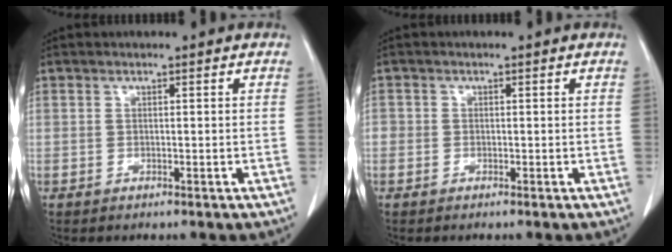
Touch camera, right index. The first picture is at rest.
{"total": 1.3, "force": [-0.5, 1.2, 0.3], "torque": [-0.004, 0.006, -0.012]}